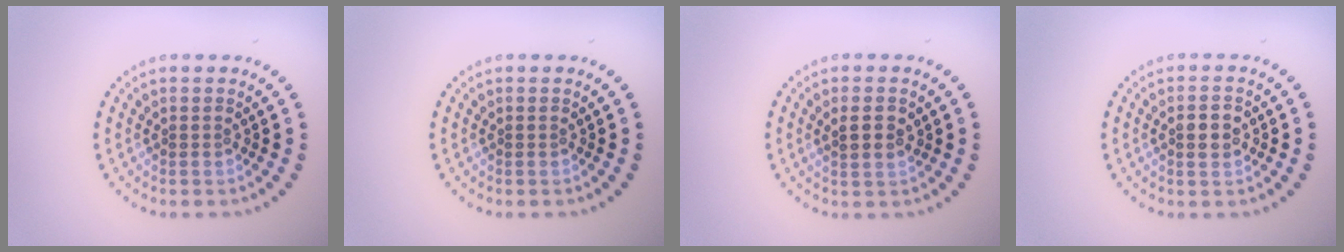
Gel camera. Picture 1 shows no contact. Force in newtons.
{"total": 0.0}
{"total": 2.2, "press": 2.1, "slide": 0.5}
{"total": 2.0, "press": 2.0, "slide": 0.2}